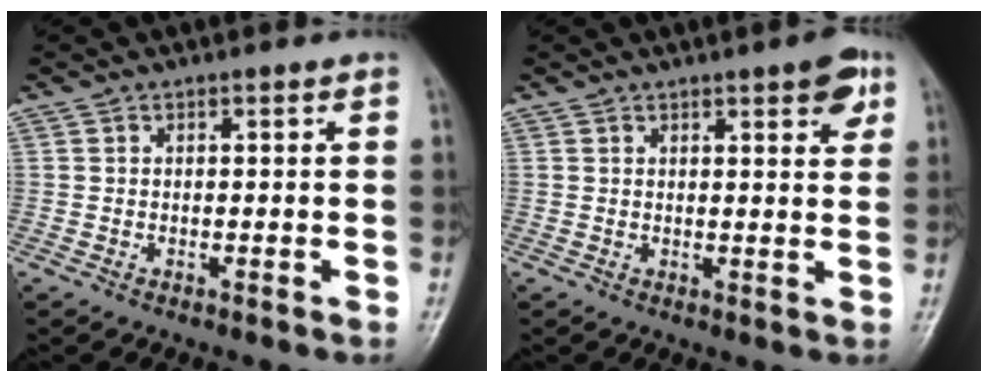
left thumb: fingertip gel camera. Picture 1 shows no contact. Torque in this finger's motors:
{"motor_torque": [-0.05, 0.05, 0.13, -0.08, 0.08]}